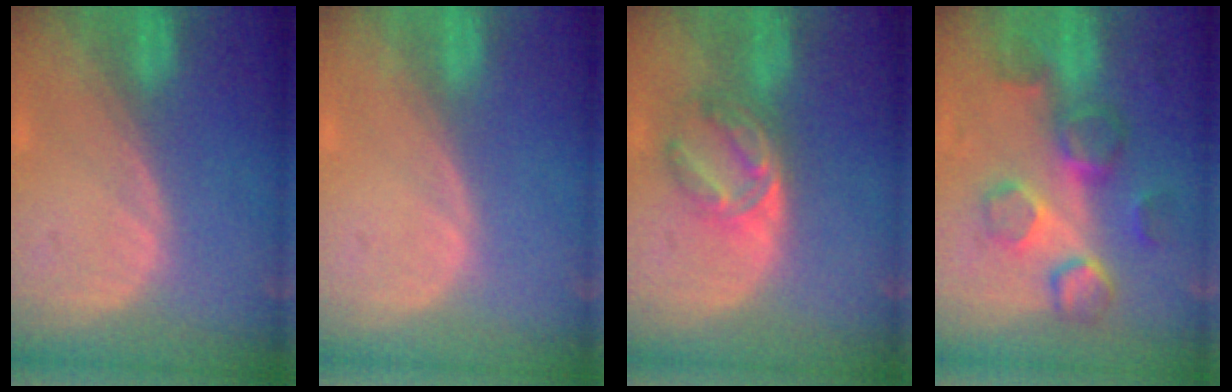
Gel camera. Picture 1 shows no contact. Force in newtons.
{"total": 0.0}
{"total": 5.8, "press": 5.5, "slide": 1.8}
{"total": 8.6, "press": 8.2, "slide": 2.6}